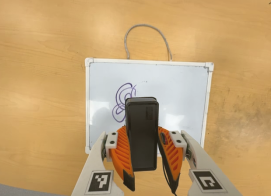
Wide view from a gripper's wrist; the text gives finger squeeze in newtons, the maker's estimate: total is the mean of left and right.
{"total": 6.9, "left": 5.9, "right": 8.0}